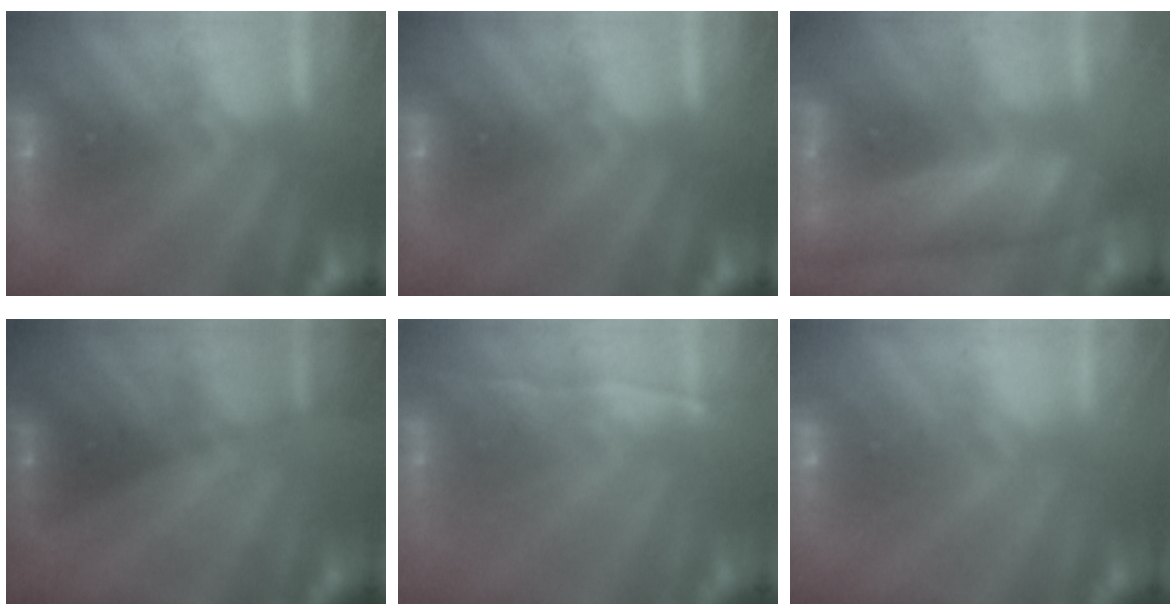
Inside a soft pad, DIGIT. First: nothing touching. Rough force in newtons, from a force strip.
{"total": 0.0}
{"total": 4.2}
{"total": 1.4}
{"total": 1.8}
{"total": 5.1}